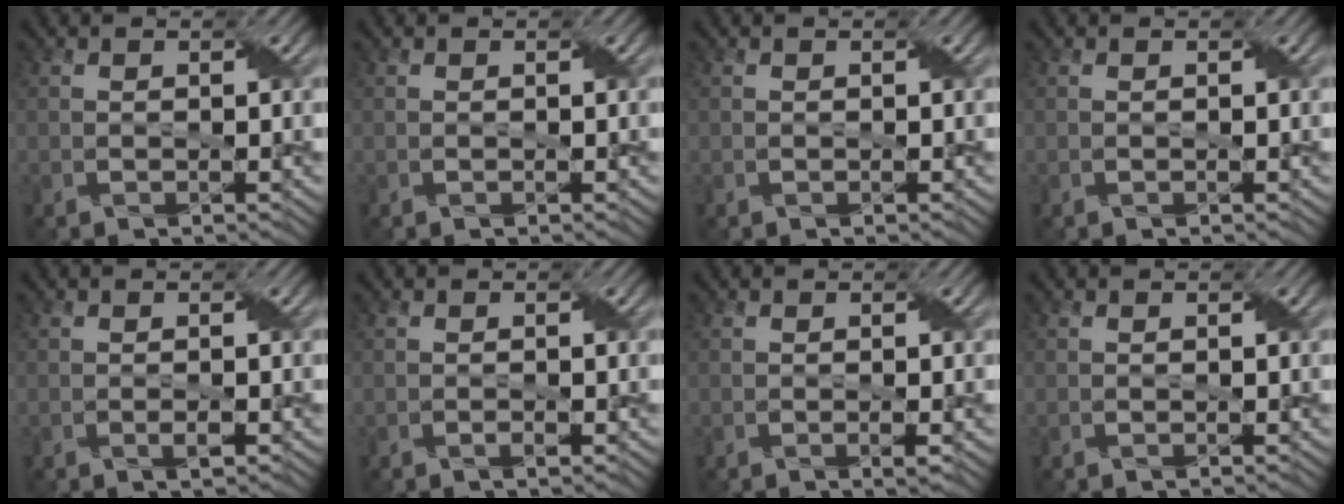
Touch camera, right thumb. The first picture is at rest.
{"total": 0.0}
{"total": 0.0}
{"total": 0.0}
{"total": 1.0, "force": [-0.4, 0.3, 0.9], "torque": [-0.017, 0.000, -0.004]}
{"total": 0.7, "force": [-0.3, 0.1, 0.6], "torque": [-0.011, 0.001, -0.003]}
{"total": 0.8, "force": [-0.2, 0.0, 0.7], "torque": [-0.013, 0.000, -0.004]}
{"total": 0.0}